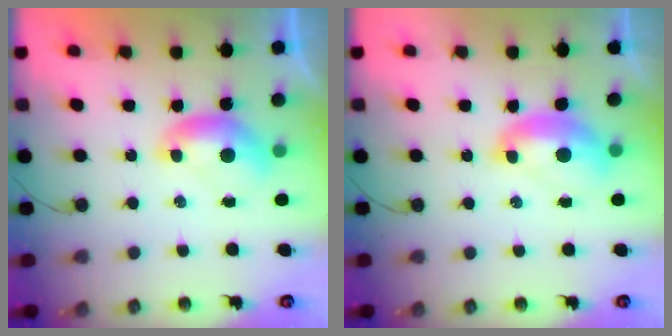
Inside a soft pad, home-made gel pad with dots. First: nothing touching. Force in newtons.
{"total": 2.0, "press": 1.9, "slide": 0.7}